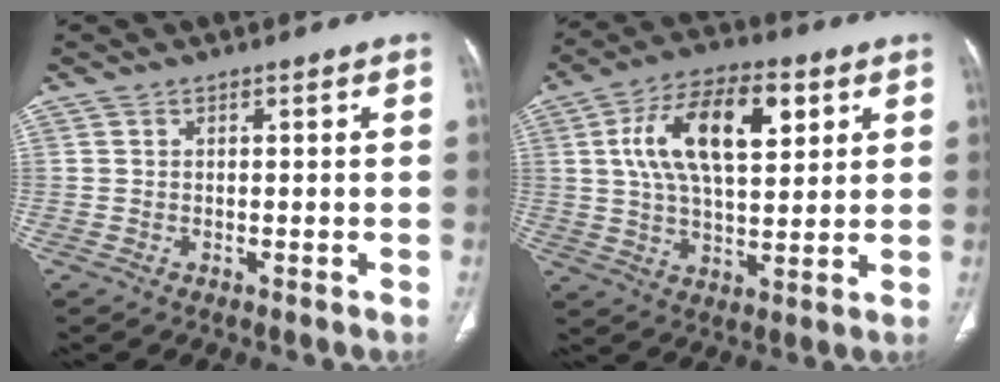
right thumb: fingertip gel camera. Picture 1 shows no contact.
{"total": 17.1, "force": [5.3, 8.3, 13.9], "torque": [-0.228, 0.003, 0.091]}